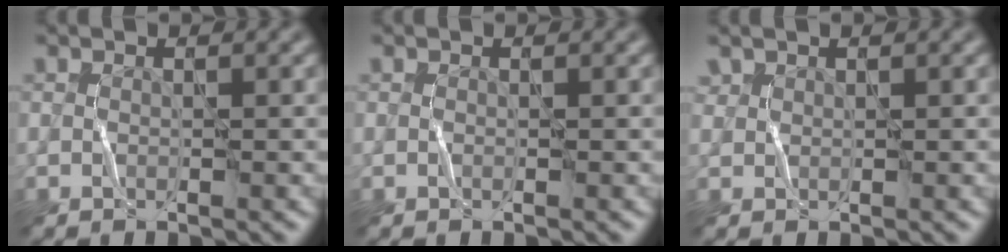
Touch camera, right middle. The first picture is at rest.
{"total": 0.0}
{"total": 0.7, "force": [0.5, 0.0, -0.5], "torque": [0.009, -0.001, 0.011]}